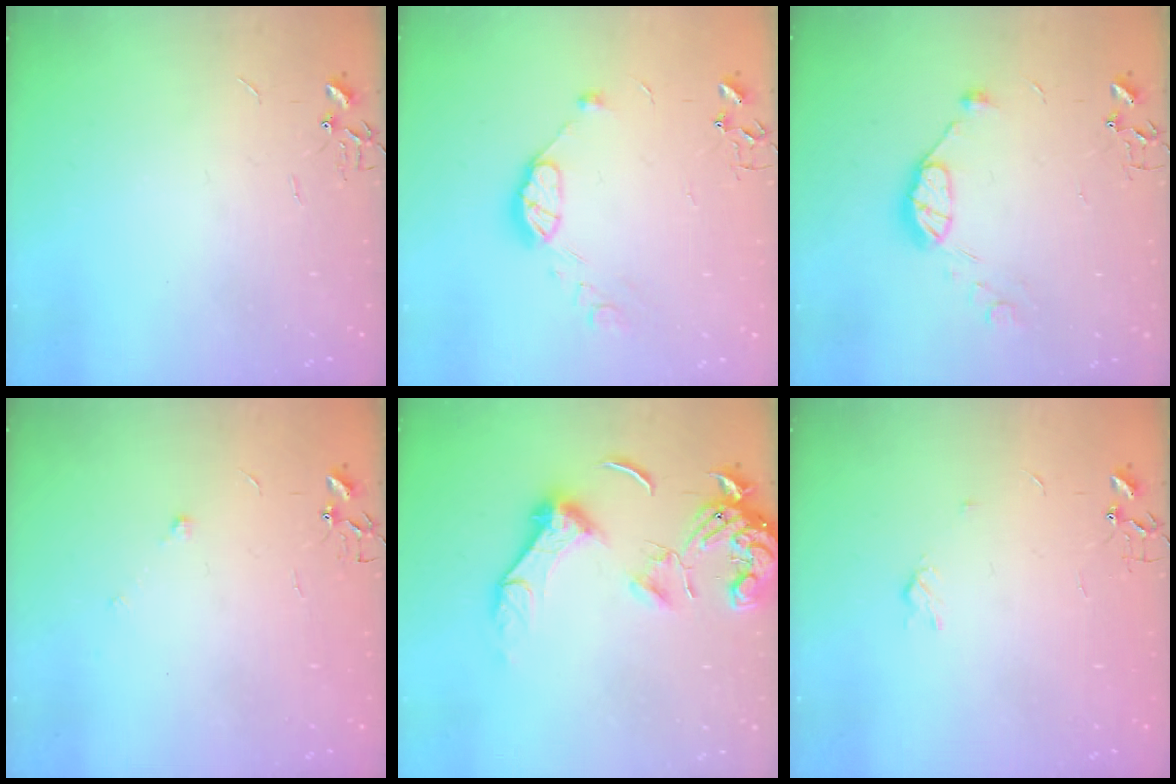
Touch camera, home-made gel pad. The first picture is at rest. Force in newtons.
{"total": 9.7, "press": 9.7, "slide": 0.7}
{"total": 9.0, "press": 9.0, "slide": 0.3}
{"total": 5.6, "press": 5.2, "slide": 2.0}
{"total": 14.4, "press": 14.3, "slide": 1.6}
{"total": 2.9, "press": 2.9, "slide": 0.5}